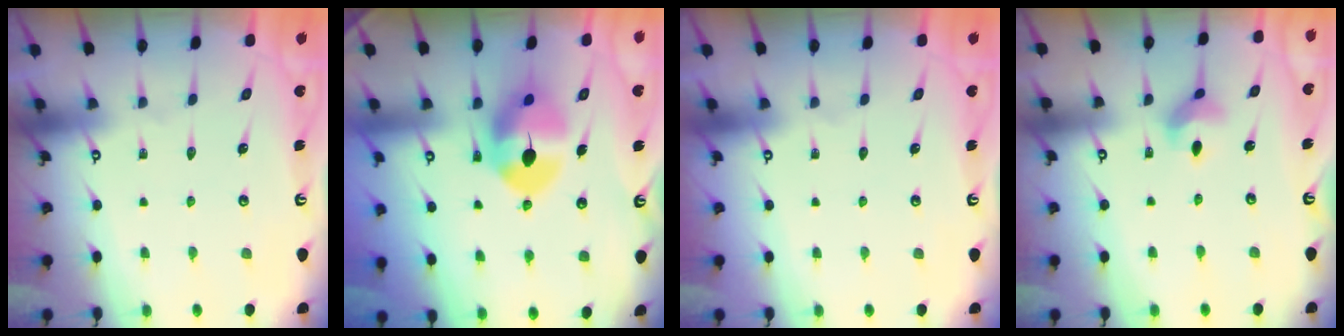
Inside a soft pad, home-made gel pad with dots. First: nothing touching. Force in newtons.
{"total": 10.4, "press": 10.3, "slide": 1.3}
{"total": 0.0}
{"total": 5.7, "press": 5.7, "slide": 0.5}